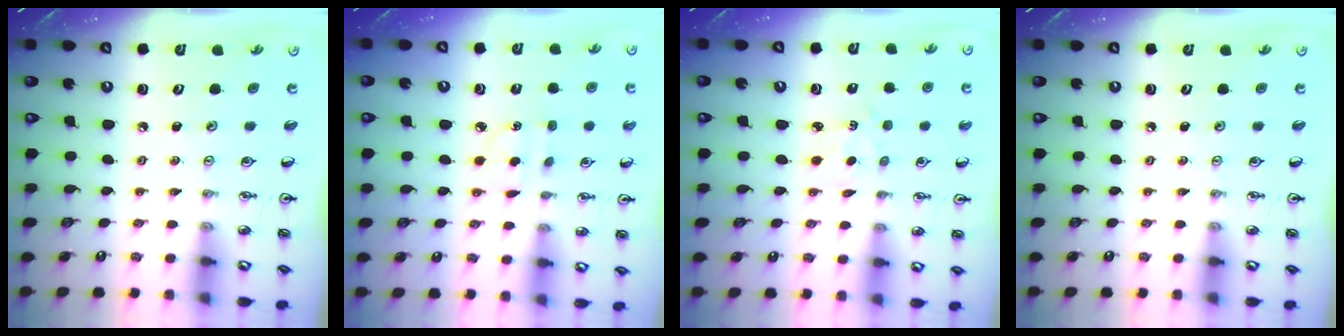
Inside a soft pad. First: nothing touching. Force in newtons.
{"total": 4.7, "press": 4.7, "slide": 0.5}
{"total": 2.3, "press": 2.3, "slide": 0.2}
{"total": 0.0}